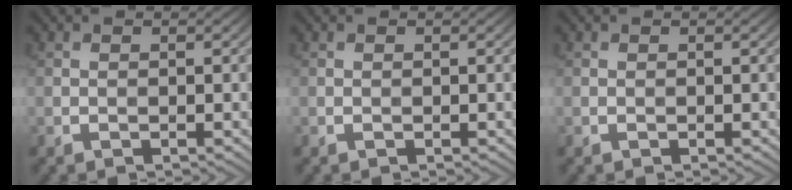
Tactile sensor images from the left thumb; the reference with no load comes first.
{"total": 0.0}
{"total": 0.0}